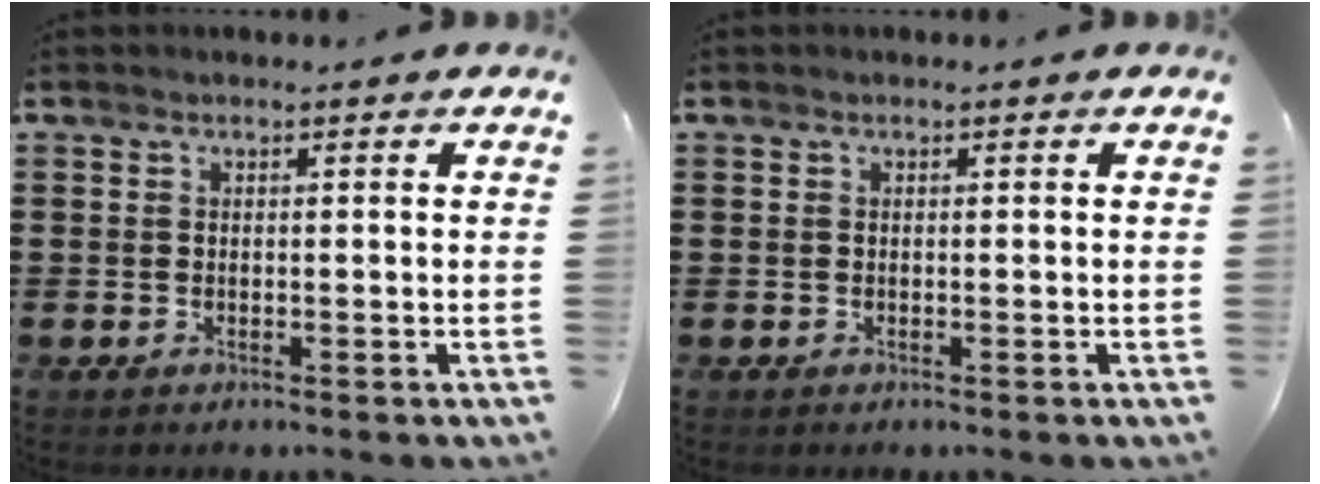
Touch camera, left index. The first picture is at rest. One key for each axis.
{"total": 0.0}